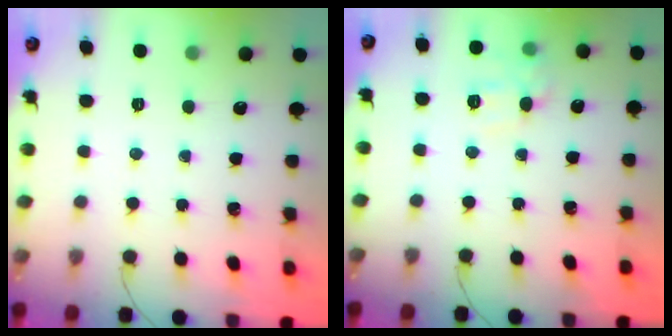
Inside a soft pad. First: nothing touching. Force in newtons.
{"total": 8.4, "press": 8.3, "slide": 1.2}